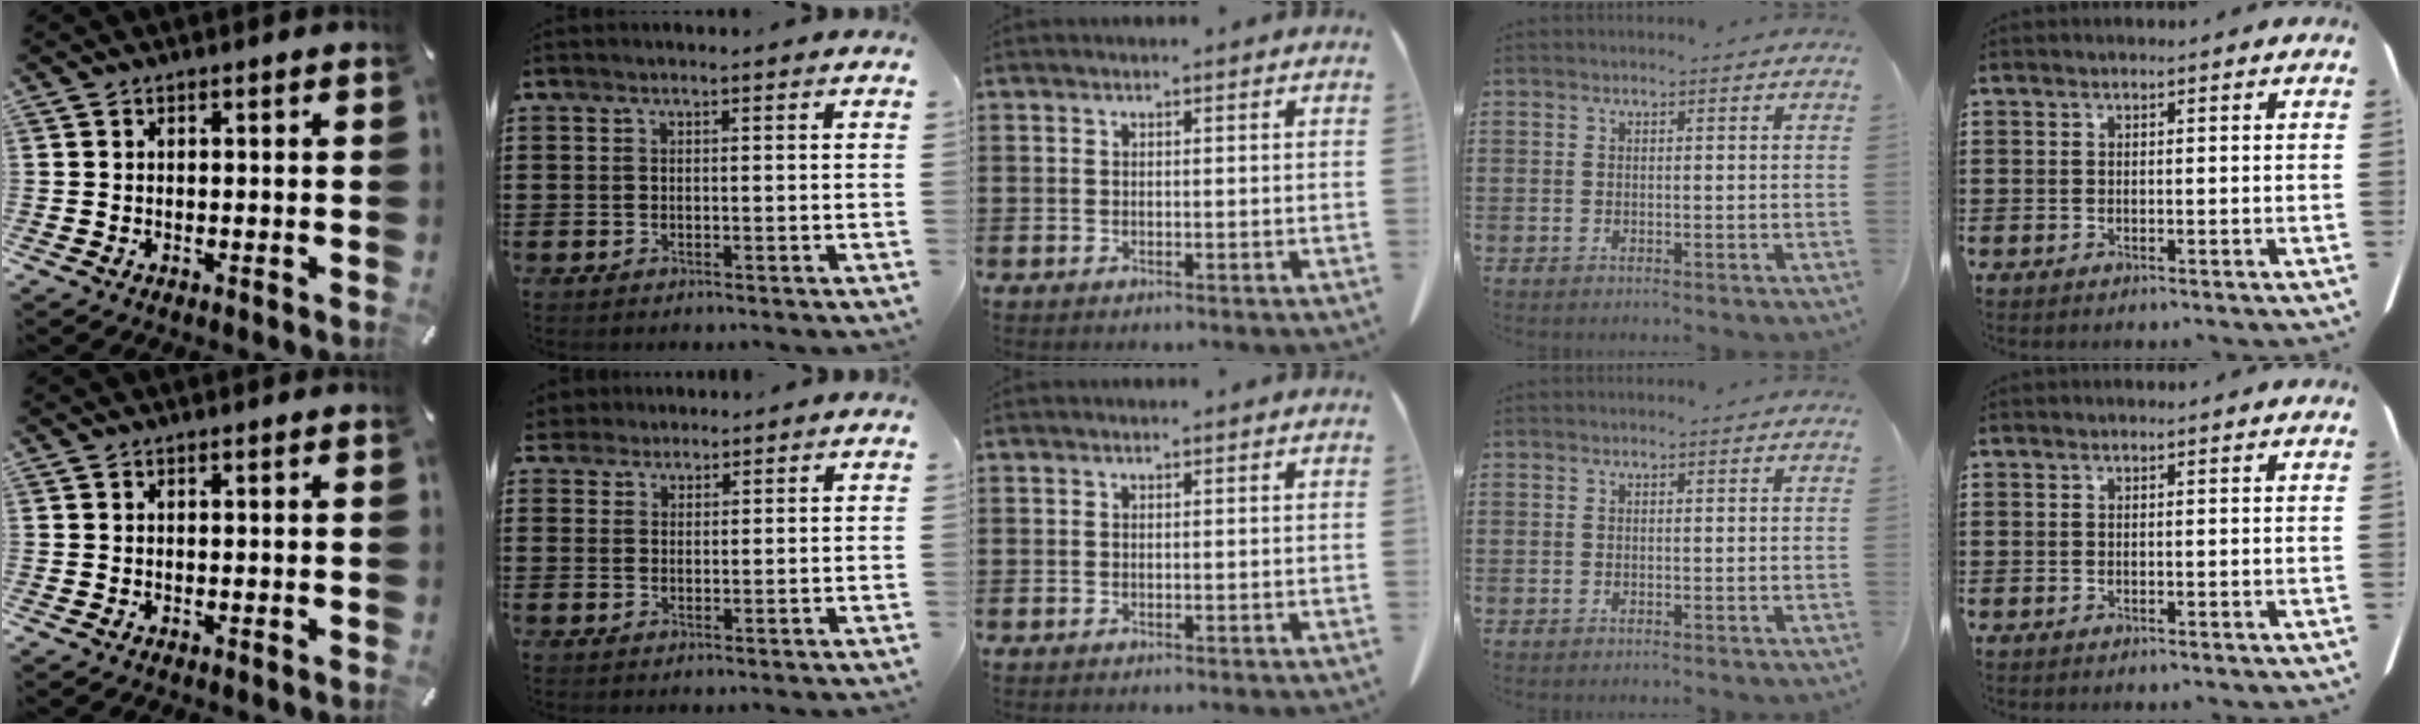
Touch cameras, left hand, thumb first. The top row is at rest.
{"index": {"total": 2.2, "force": [1.9, 1.1, -0.1], "torque": [-0.006, 0.009, 0.038]}}